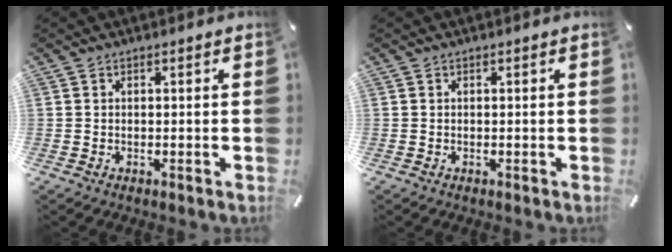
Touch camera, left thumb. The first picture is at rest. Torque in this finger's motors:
{"motor_torque": [-0.02, 0.02, -0.01, 0.03, 0.00]}